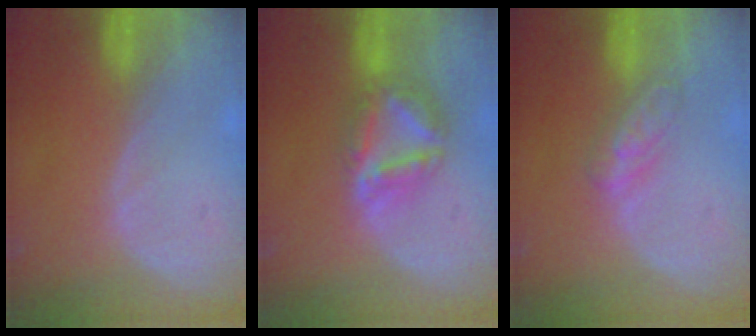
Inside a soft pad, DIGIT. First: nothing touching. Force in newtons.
{"total": 7.8, "press": 6.8, "slide": 3.8}
{"total": 4.6, "press": 4.5, "slide": 1.0}